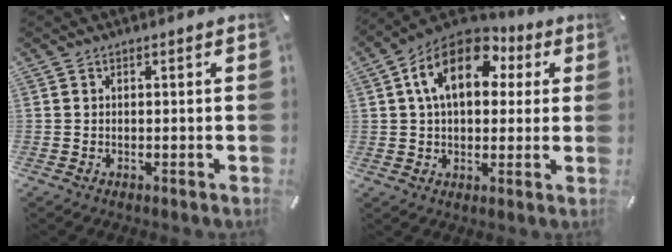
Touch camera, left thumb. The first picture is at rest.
{"total": 15.4, "force": [4.8, 9.9, 10.8], "torque": [-0.193, 0.004, 0.083]}